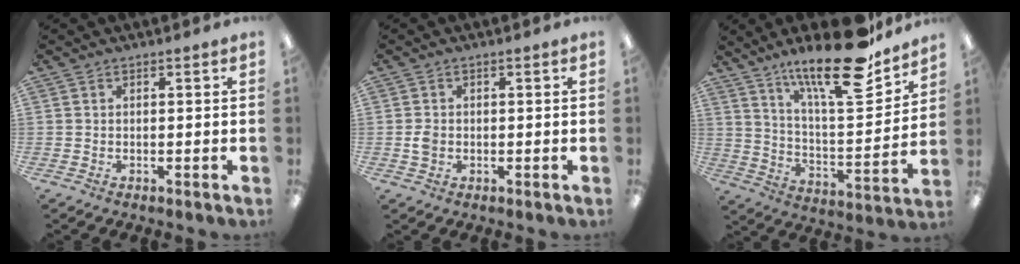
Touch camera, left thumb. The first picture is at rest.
{"total": 2.2, "force": [-0.2, 1.7, 1.4], "torque": [-0.025, 0.004, -0.004]}
{"total": 21.3, "force": [15.8, 5.4, 13.3], "torque": [-0.219, -0.100, 0.258]}